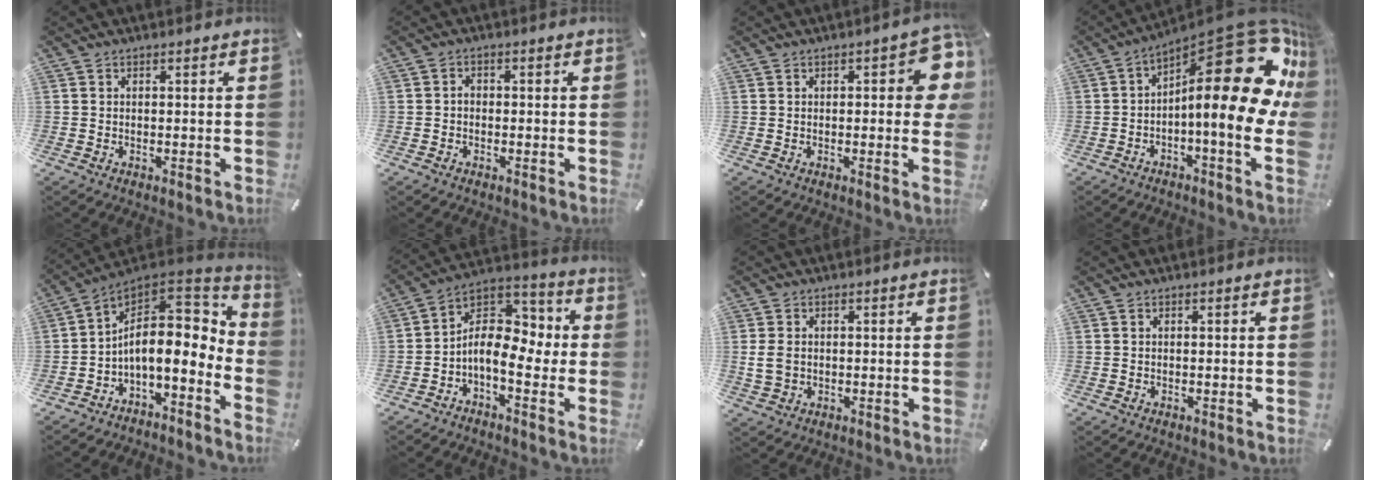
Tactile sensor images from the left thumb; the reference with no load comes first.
{"total": 1.7, "force": [-0.7, 1.3, 0.8], "torque": [-0.015, 0.007, -0.016]}
{"total": 9.0, "force": [1.5, 3.7, 8.1], "torque": [-0.089, -0.013, 0.022]}
{"total": 26.1, "force": [6.3, 8.8, 23.8], "torque": [-0.318, -0.078, 0.119]}
{"total": 13.1, "force": [0.5, 7.6, 10.7], "torque": [-0.169, -0.036, 0.005]}
{"total": 9.8, "force": [-3.1, 6.4, 6.8], "torque": [-0.116, 0.003, -0.058]}
{"total": 3.9, "force": [0.1, 3.1, 2.4], "torque": [-0.051, 0.005, 0.001]}
{"total": 0.0}